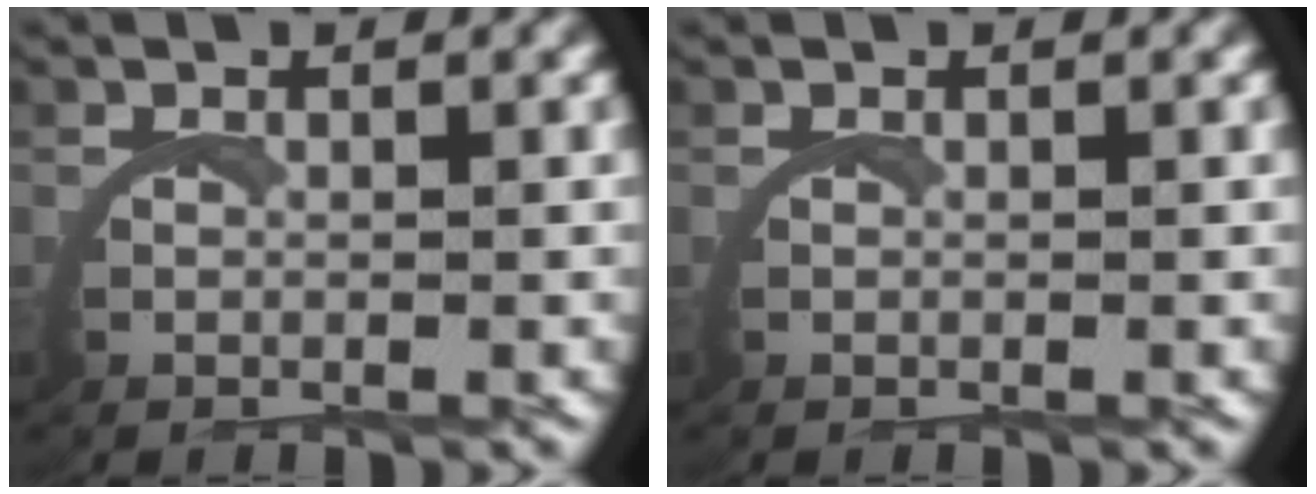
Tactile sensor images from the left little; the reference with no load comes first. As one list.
[{"total": 0.0}]